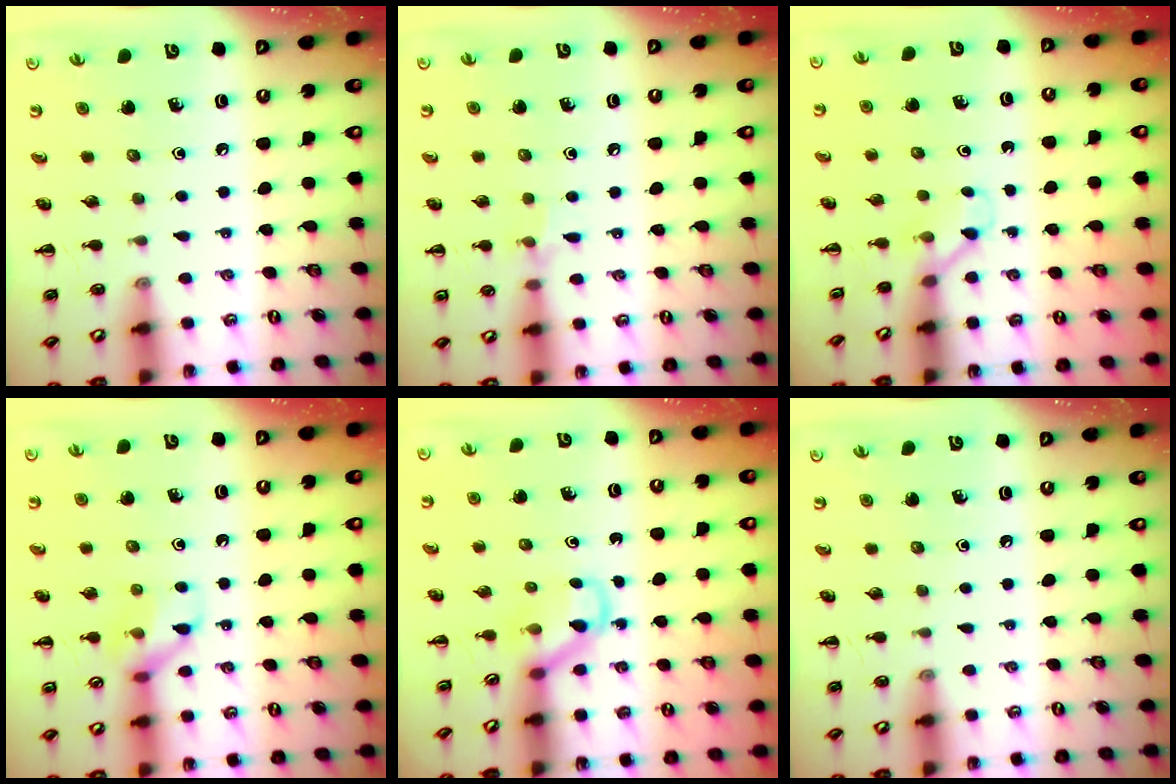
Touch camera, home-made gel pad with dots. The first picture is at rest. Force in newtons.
{"total": 5.7, "press": 5.5, "slide": 1.5}
{"total": 2.8, "press": 2.6, "slide": 1.0}
{"total": 9.1, "press": 9.1, "slide": 1.1}
{"total": 3.8, "press": 3.7, "slide": 0.8}
{"total": 0.0}